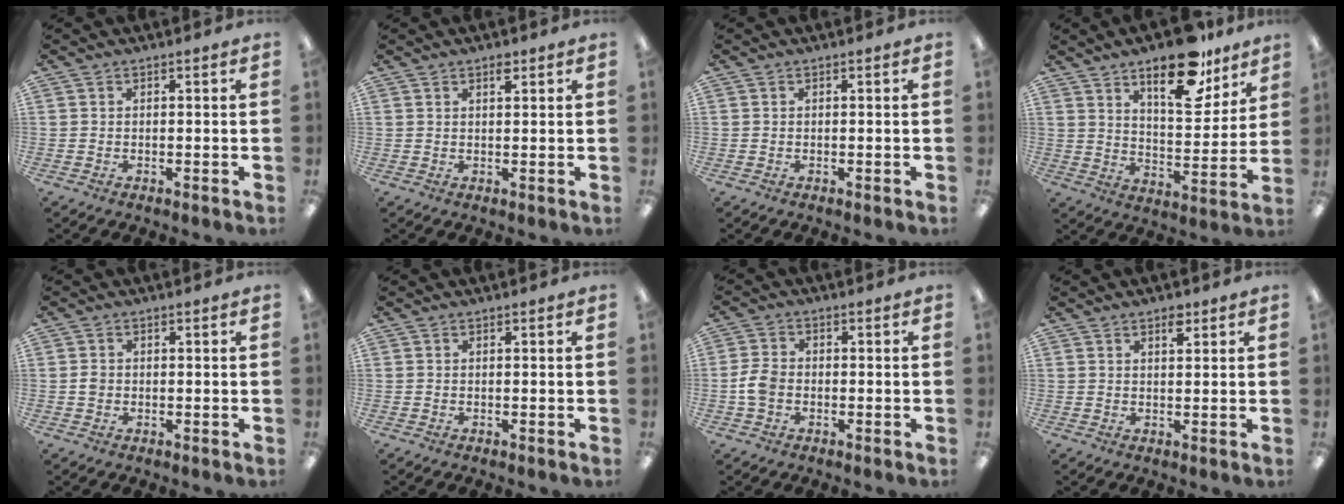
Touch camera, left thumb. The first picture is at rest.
{"total": 2.0, "force": [1.6, 0.7, 1.1], "torque": [-0.008, -0.006, 0.025]}
{"total": 0.0}
{"total": 17.9, "force": [12.5, 7.3, 10.5], "torque": [-0.139, -0.072, 0.207]}
{"total": 1.5, "force": [0.0, 1.3, 0.7], "torque": [-0.014, 0.005, -0.002]}
{"total": 0.0}
{"total": 5.1, "force": [-1.1, 3.7, 3.4], "torque": [-0.069, 0.008, -0.021]}
{"total": 3.0, "force": [2.2, 1.3, 1.5], "torque": [-0.010, -0.010, 0.034]}